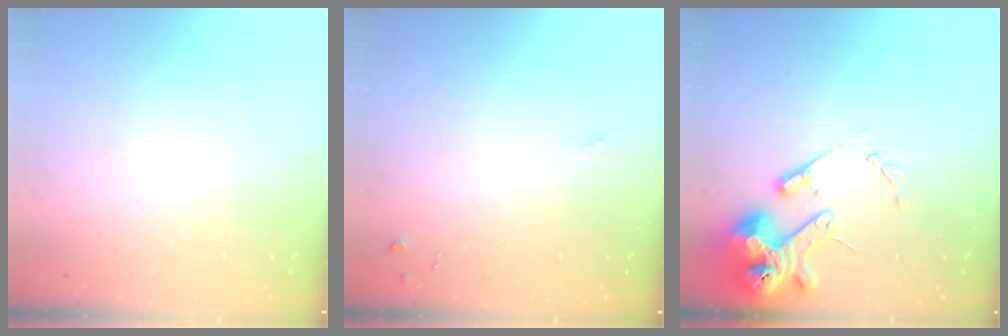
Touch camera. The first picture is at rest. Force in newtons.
{"total": 4.2, "press": 4.1, "slide": 0.7}
{"total": 14.8, "press": 14.6, "slide": 2.2}